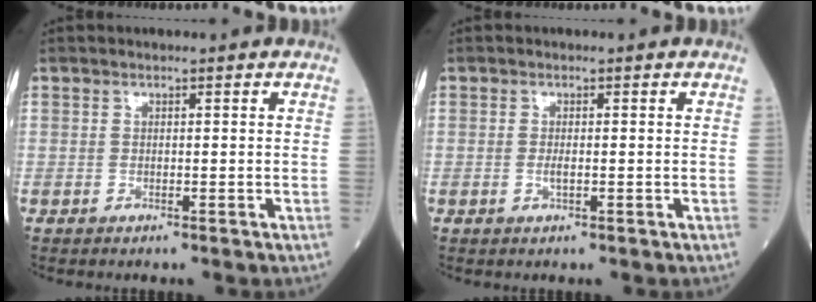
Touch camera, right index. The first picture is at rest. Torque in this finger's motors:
{"motor_torque": [0.30, 0.00, -0.01, 0.01]}